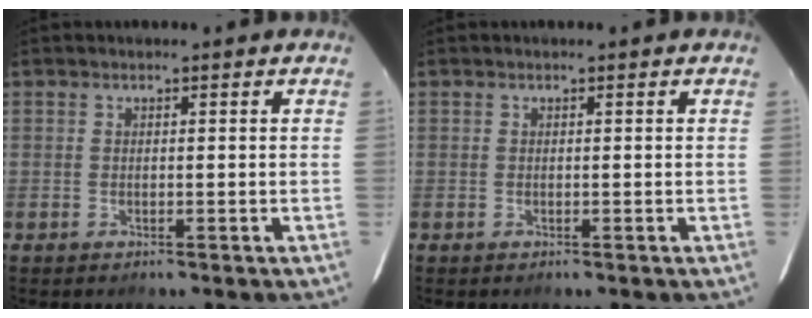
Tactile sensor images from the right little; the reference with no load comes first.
{"total": 0.0}